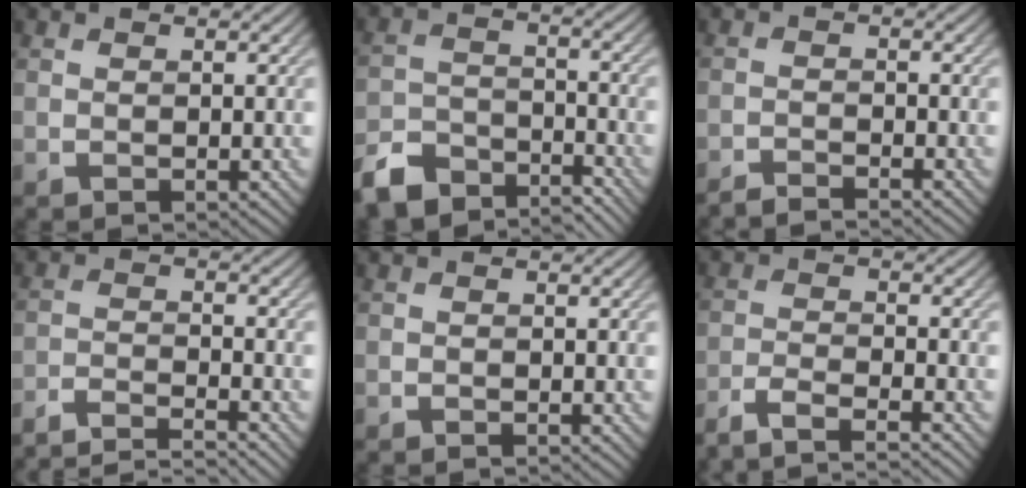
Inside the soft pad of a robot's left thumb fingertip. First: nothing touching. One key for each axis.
{"total": 8.1, "fx": -7.0, "fy": 3.0, "fz": 2.7, "tx": -0.059, "ty": -0.010, "tz": -0.138}
{"total": 2.6, "fx": -2.5, "fy": 0.2, "fz": 1.0, "tx": -0.015, "ty": 0.000, "tz": -0.051}
{"total": 6.9, "fx": -6.4, "fy": 0.7, "fz": 2.4, "tx": -0.046, "ty": 0.005, "tz": -0.118}
{"total": 0.0}
{"total": 5.8, "fx": -4.8, "fy": 0.9, "fz": 3.1, "tx": -0.057, "ty": 0.000, "tz": -0.097}